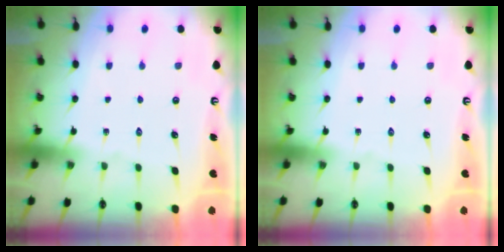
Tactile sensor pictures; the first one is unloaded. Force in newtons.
{"total": 0.0}